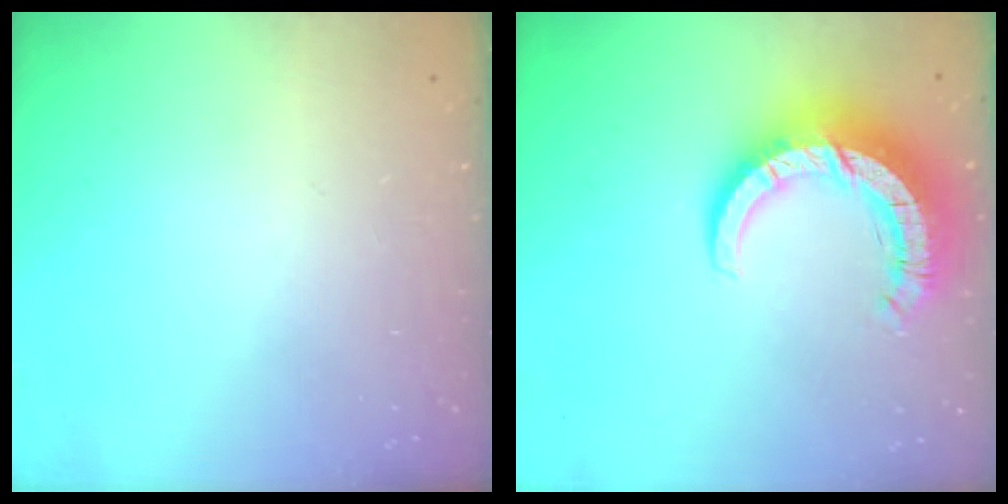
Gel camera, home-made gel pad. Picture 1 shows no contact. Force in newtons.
{"total": 11.6, "press": 11.5, "slide": 1.3}